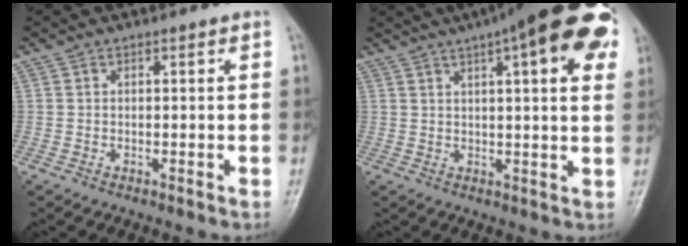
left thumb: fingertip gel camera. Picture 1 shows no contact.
{"total": 20.4, "force": [9.6, 5.4, 17.2], "torque": [-0.229, 0.015, 0.125]}